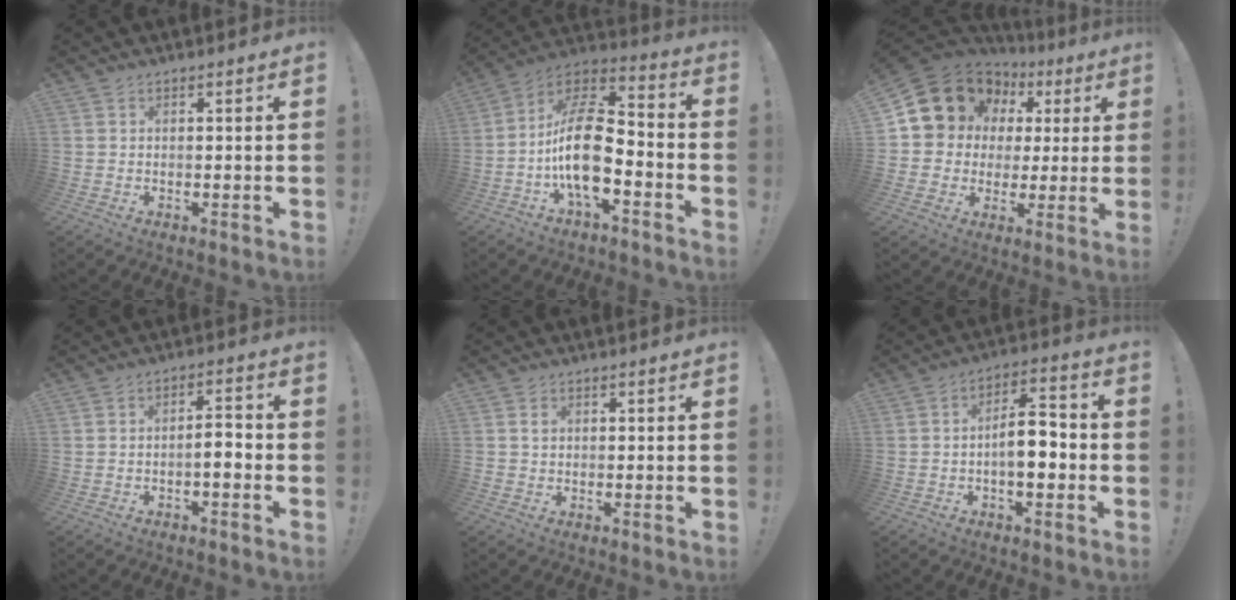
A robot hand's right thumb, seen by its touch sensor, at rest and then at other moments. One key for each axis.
{"total": 18.3, "fx": -4.3, "fy": 9.1, "fz": 15.3, "tx": -0.296, "ty": 0.030, "tz": -0.068}
{"total": 12.6, "fx": 6.4, "fy": 10.2, "fz": 3.8, "tx": -0.058, "ty": -0.044, "tz": 0.137}
{"total": 5.3, "fx": -1.9, "fy": 1.6, "fz": 4.7, "tx": -0.070, "ty": 0.005, "tz": -0.035}
{"total": 1.5, "fx": 0.3, "fy": 1.3, "fz": 0.7, "tx": -0.008, "ty": 0.001, "tz": 0.003}
{"total": 10.4, "fx": -1.9, "fy": 4.8, "fz": 9.0, "tx": -0.131, "ty": 0.012, "tz": -0.035}